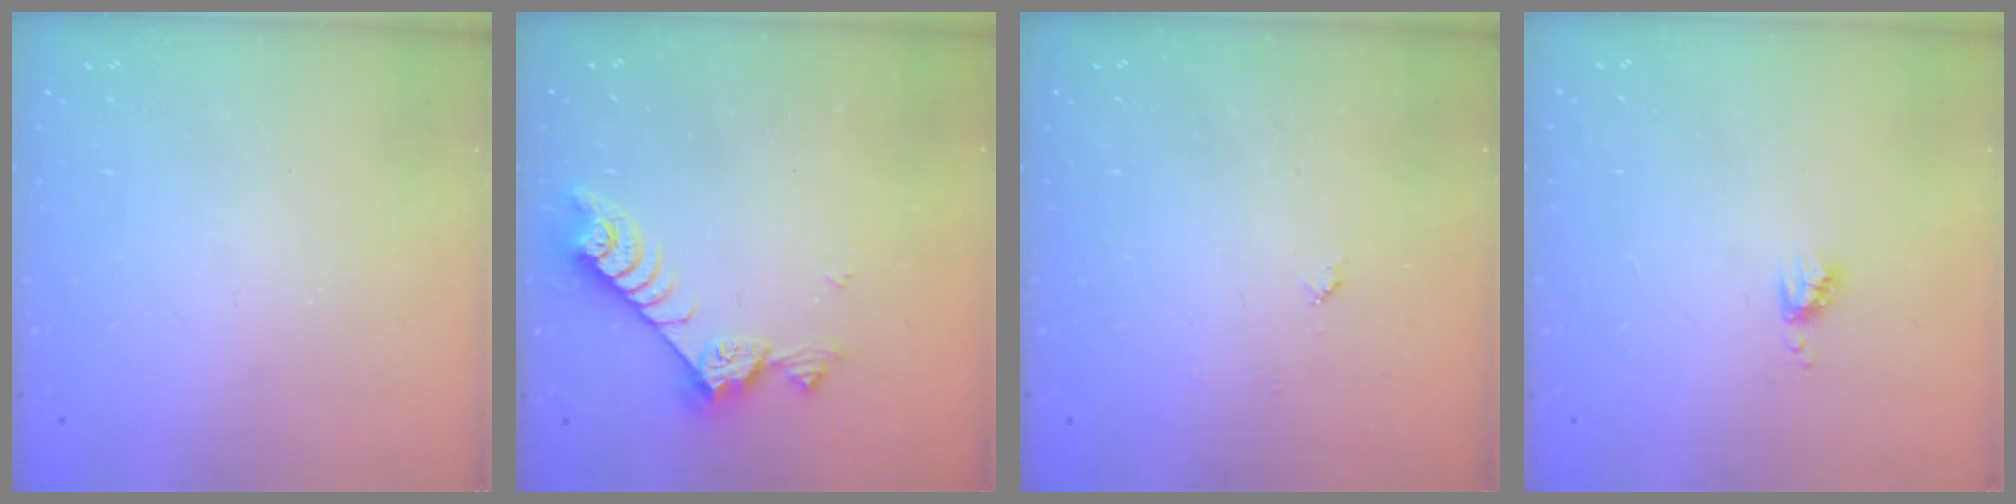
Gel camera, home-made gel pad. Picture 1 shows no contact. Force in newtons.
{"total": 8.5, "press": 8.4, "slide": 1.4}
{"total": 4.3, "press": 4.3, "slide": 0.5}
{"total": 4.1, "press": 4.0, "slide": 0.5}